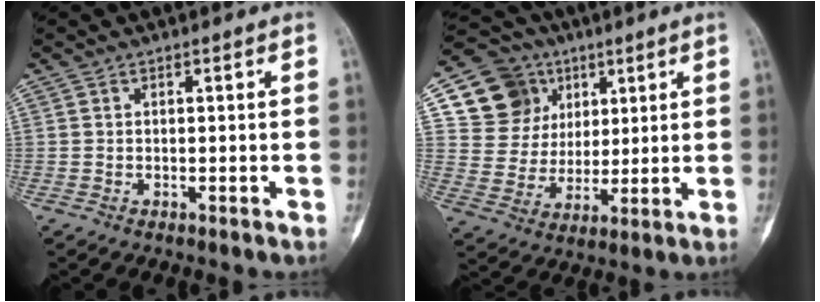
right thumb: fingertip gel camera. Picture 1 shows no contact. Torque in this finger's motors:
{"motor_torque": [-0.74, 0.61, 0.09, 0.05, 0.01]}